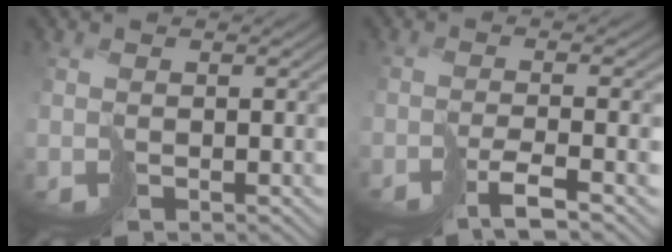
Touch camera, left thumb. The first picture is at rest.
{"total": 3.7, "force": [-2.4, -0.2, 2.8], "torque": [-0.035, 0.005, -0.047]}